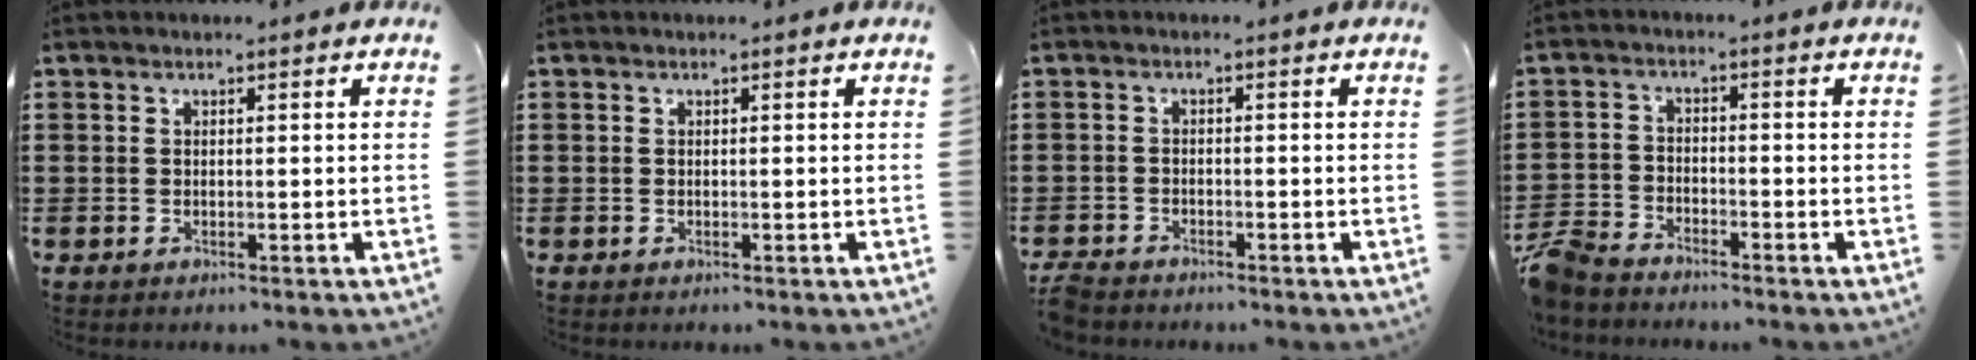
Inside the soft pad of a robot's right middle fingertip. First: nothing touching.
{"total": 0.0}
{"total": 2.3, "force": [-2.2, 0.4, 0.3], "torque": [-0.015, -0.001, -0.049]}
{"total": 4.9, "force": [-4.6, 1.3, 1.2], "torque": [-0.052, -0.003, -0.103]}